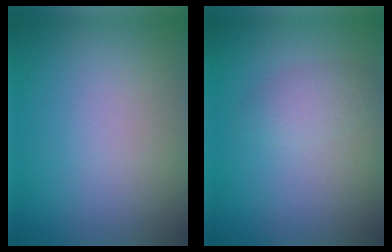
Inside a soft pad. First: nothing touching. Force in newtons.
{"total": 1.8, "press": 1.8, "slide": 0.1}